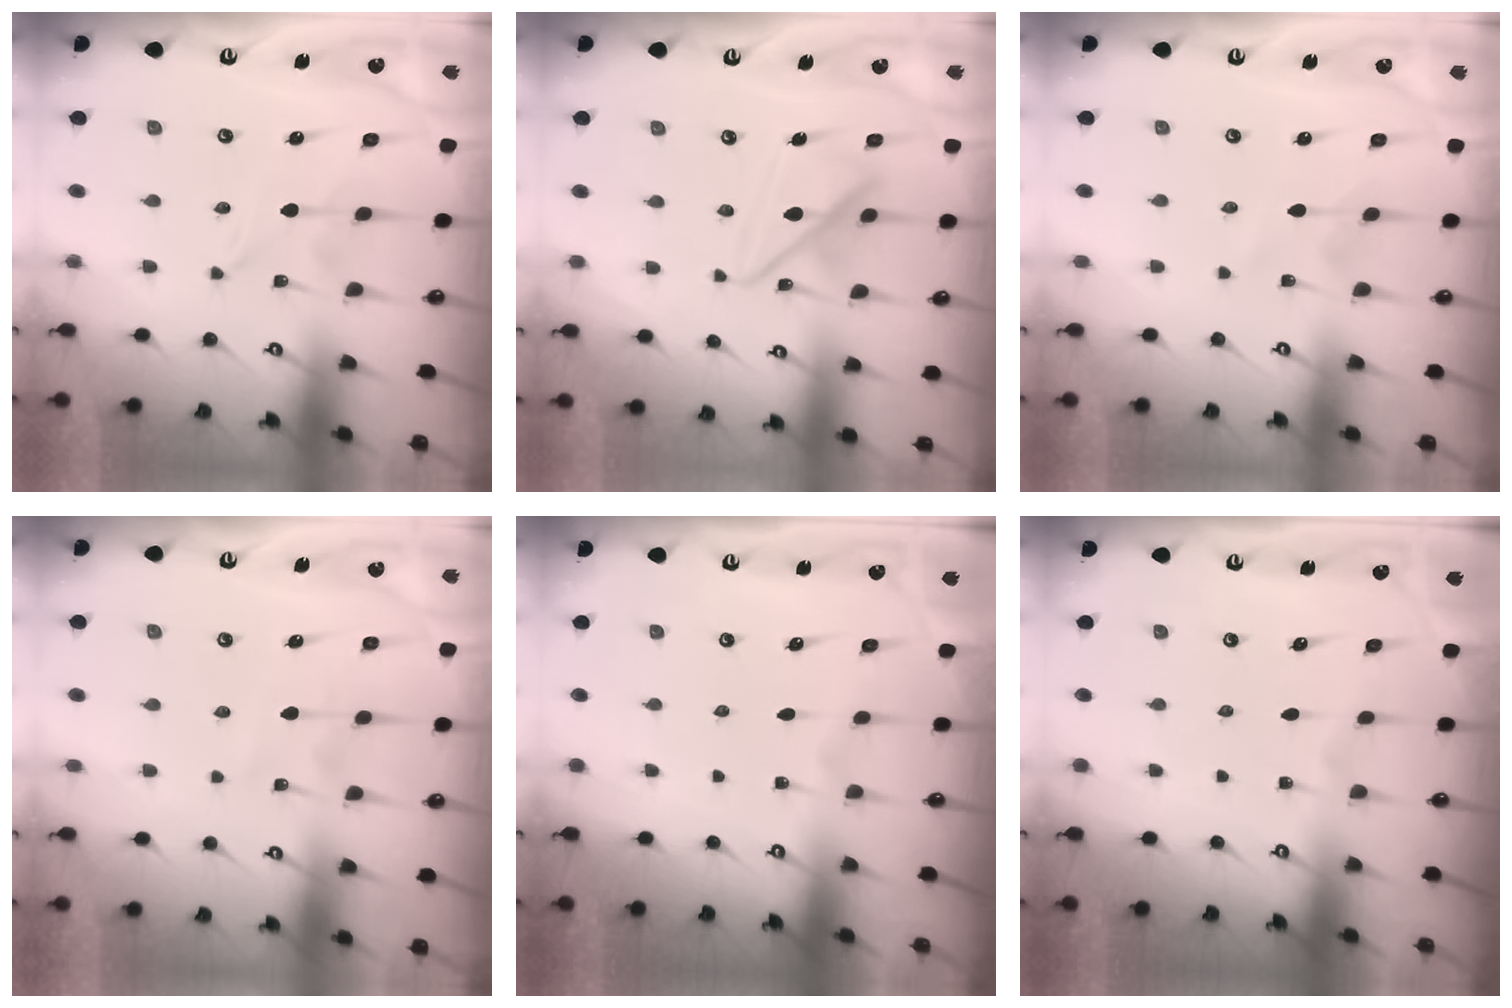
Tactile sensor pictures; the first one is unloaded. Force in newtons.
{"total": 12.9, "press": 12.8, "slide": 1.3}
{"total": 0.5, "press": 0.5, "slide": 0.1}
{"total": 2.8, "press": 2.8, "slide": 0.4}
{"total": 0.0}
{"total": 0.0}